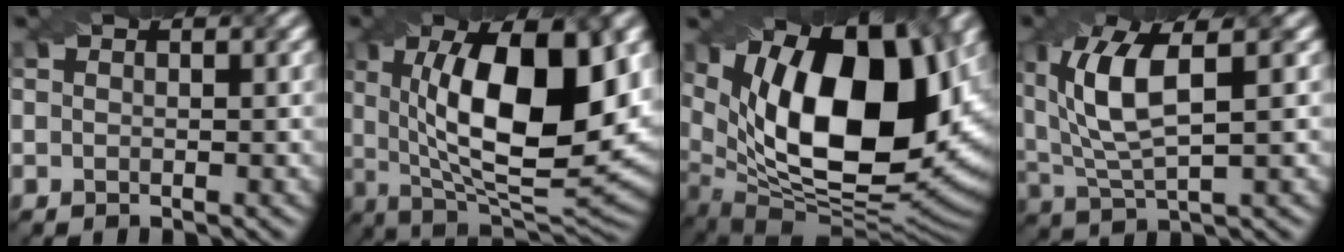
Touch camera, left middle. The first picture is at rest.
{"total": 14.3, "force": [2.0, 5.4, 13.1], "torque": [-0.194, -0.003, 0.036]}
{"total": 18.0, "force": [4.6, 9.1, 14.8], "torque": [-0.222, 0.012, 0.087]}
{"total": 7.3, "force": [1.8, 2.7, 6.5], "torque": [-0.147, 0.011, 0.045]}